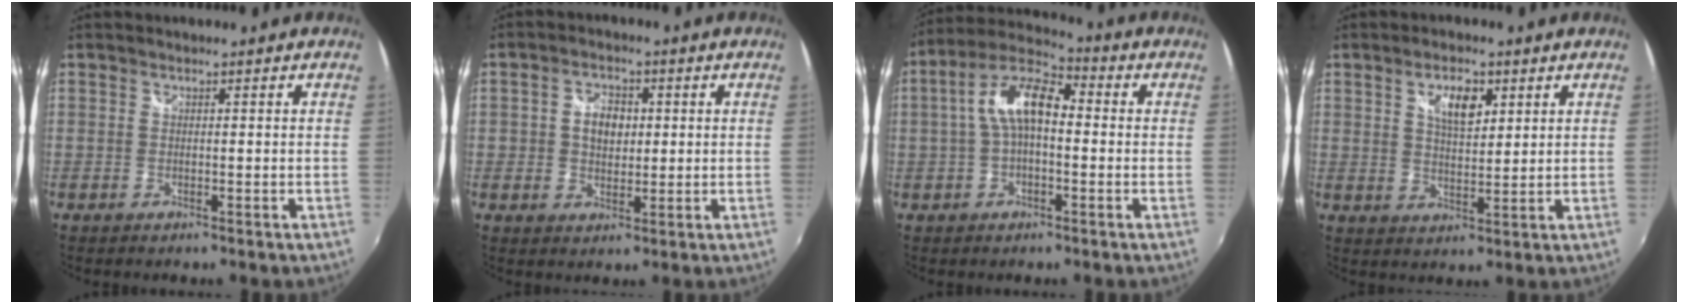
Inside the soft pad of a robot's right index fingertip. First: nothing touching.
{"total": 5.5, "force": [0.7, 4.0, 3.7], "torque": [-0.062, 0.009, 0.012]}
{"total": 10.1, "force": [0.1, 4.7, 8.9], "torque": [-0.178, 0.028, -0.003]}
{"total": 6.0, "force": [2.7, 2.8, 4.6], "torque": [-0.076, 0.007, 0.048]}